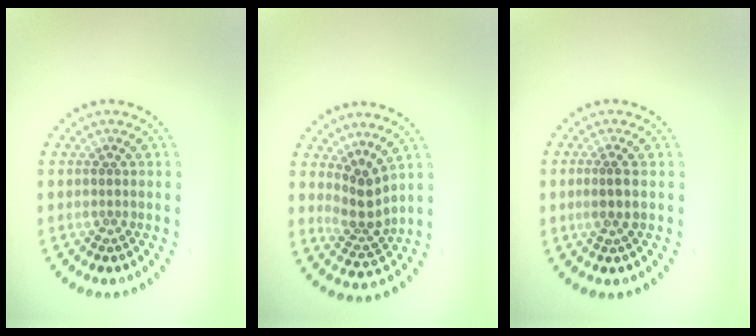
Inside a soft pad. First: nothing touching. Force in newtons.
{"total": 2.9, "press": 2.0, "slide": 2.0}
{"total": 1.6, "press": 1.5, "slide": 0.7}